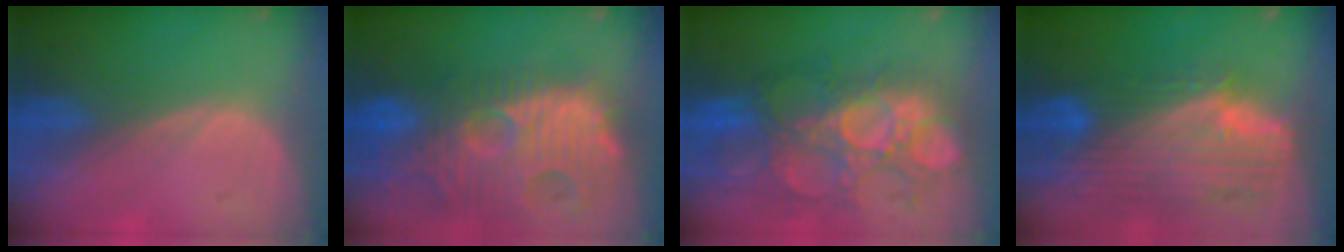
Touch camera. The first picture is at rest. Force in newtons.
{"total": 14.6, "press": 12.6, "slide": 7.3}
{"total": 11.2, "press": 10.8, "slide": 3.1}
{"total": 11.7, "press": 10.0, "slide": 6.2}